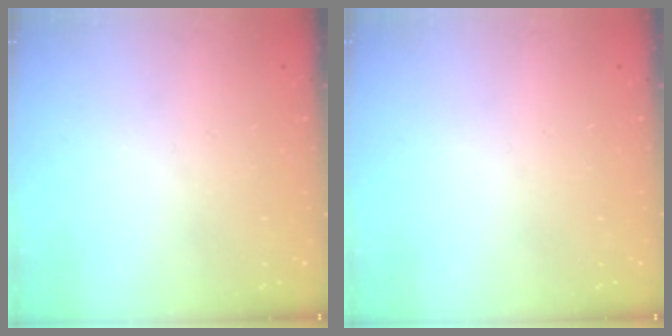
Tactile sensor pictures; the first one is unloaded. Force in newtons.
{"total": 0.0}